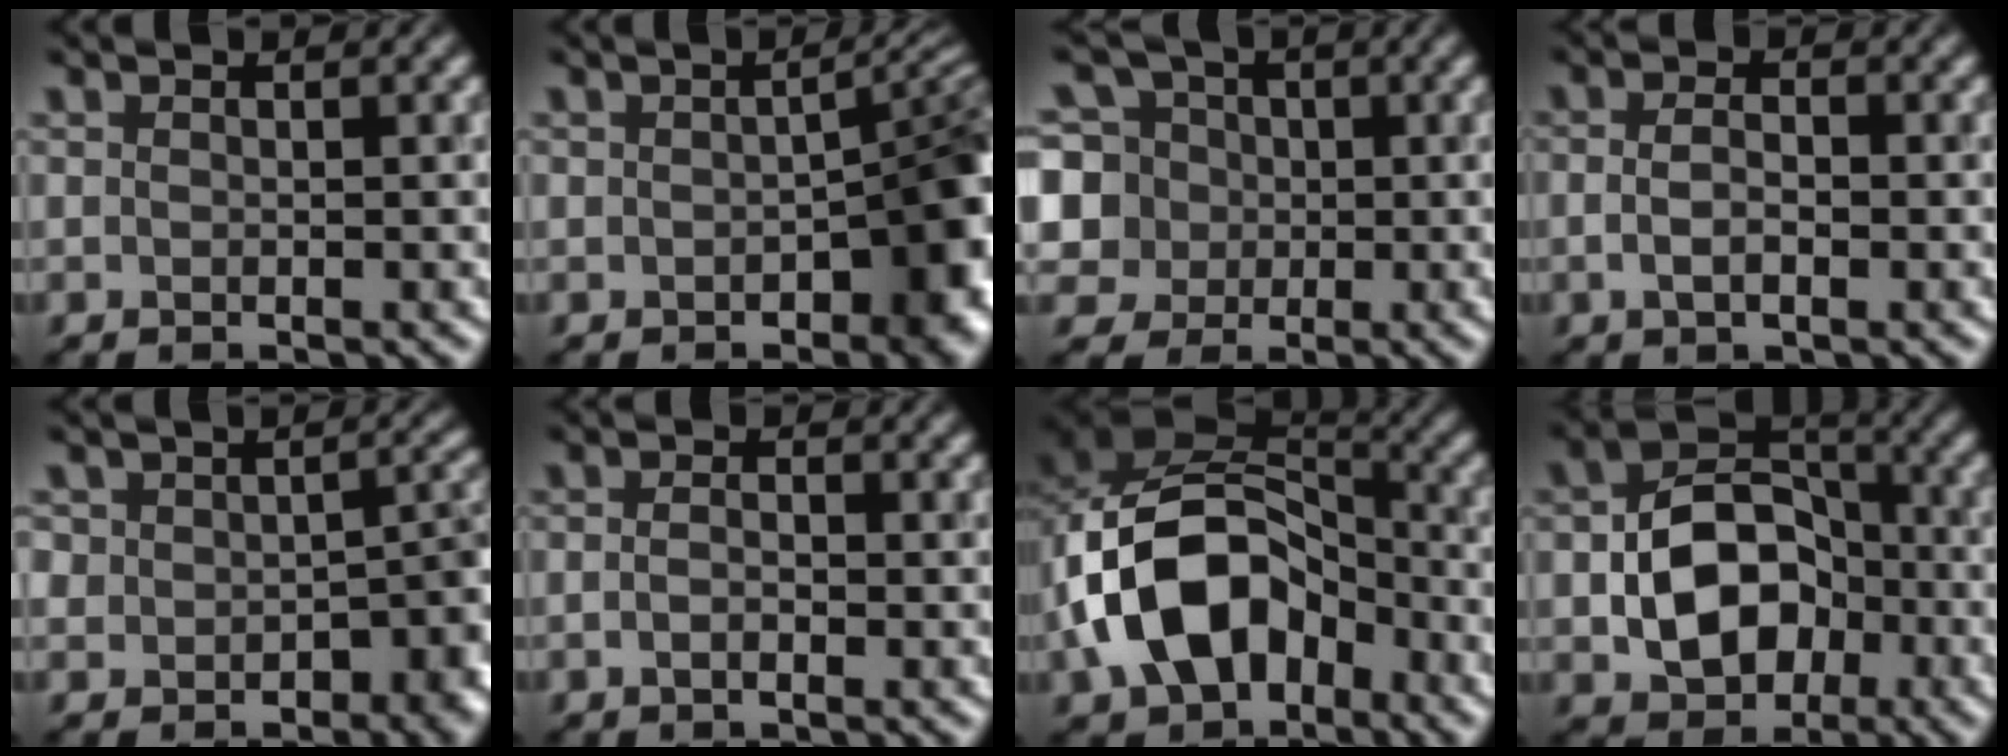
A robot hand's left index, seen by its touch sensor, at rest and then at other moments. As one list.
[{"total": 8.0, "force": [-2.3, 4.4, 6.3], "torque": [-0.050, -0.005, -0.032]}, {"total": 8.6, "force": [0.8, 8.0, 3.2], "torque": [-0.083, 0.031, -0.005]}, {"total": 2.0, "force": [-0.3, 0.9, 1.8], "torque": [-0.039, 0.000, -0.009]}, {"total": 7.9, "force": [-2.8, 5.8, 4.5], "torque": [-0.029, -0.008, -0.042]}, {"total": 1.3, "force": [-0.4, 0.5, 1.1], "torque": [-0.024, 0.002, -0.011]}, {"total": 12.2, "force": [-3.3, 8.4, 8.3], "torque": [-0.152, 0.006, -0.071]}, {"total": 8.2, "force": [-1.6, 5.8, 5.6], "torque": [-0.091, 0.007, -0.029]}]